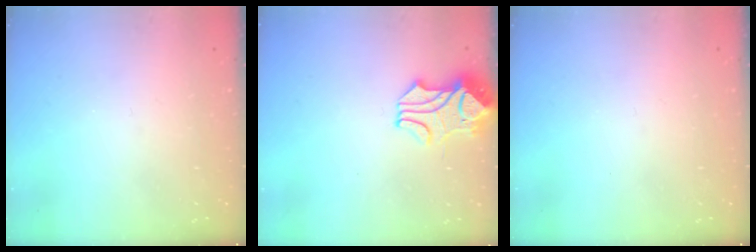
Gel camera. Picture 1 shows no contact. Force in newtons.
{"total": 2.3, "press": 2.0, "slide": 1.1}
{"total": 0.0}